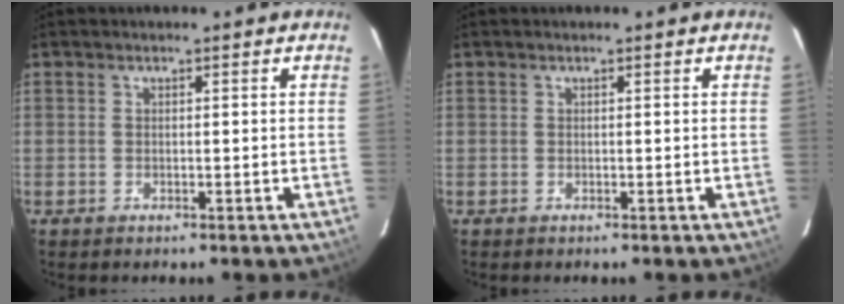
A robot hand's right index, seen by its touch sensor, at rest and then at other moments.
{"total": 0.0}